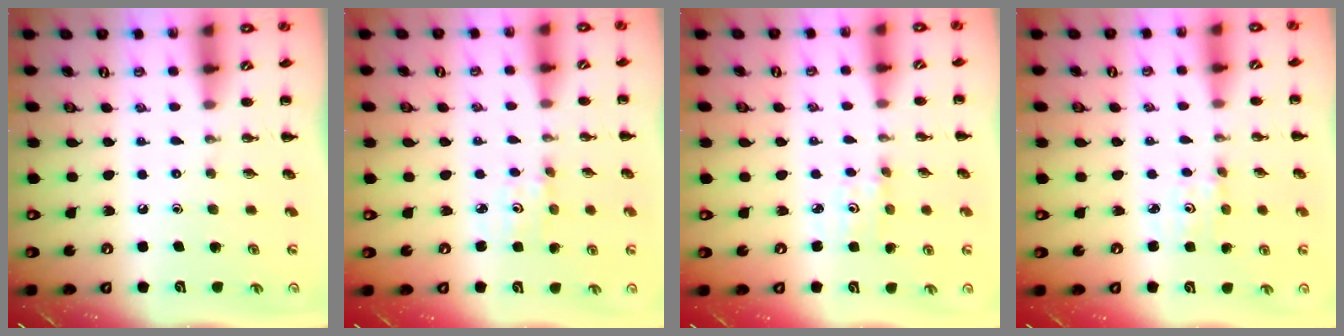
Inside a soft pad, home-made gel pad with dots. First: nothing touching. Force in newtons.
{"total": 2.8, "press": 2.7, "slide": 0.8}
{"total": 2.8, "press": 2.7, "slide": 0.8}
{"total": 1.8, "press": 1.7, "slide": 0.6}